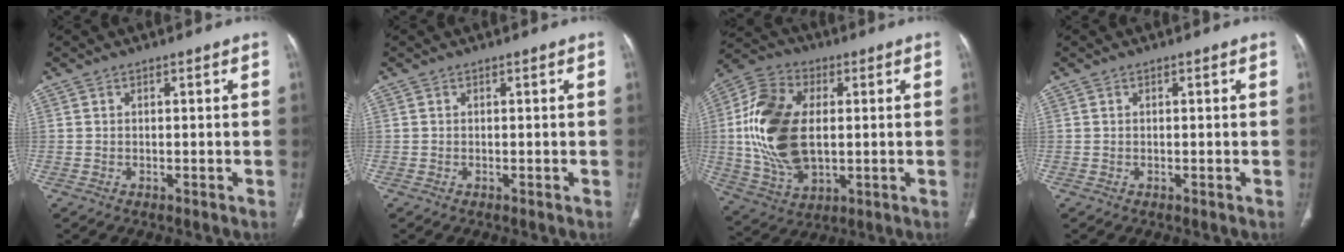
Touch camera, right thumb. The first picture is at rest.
{"total": 0.0}
{"total": 19.1, "force": [1.2, 11.5, 15.2], "torque": [-0.301, -0.001, 0.030]}
{"total": 0.0}